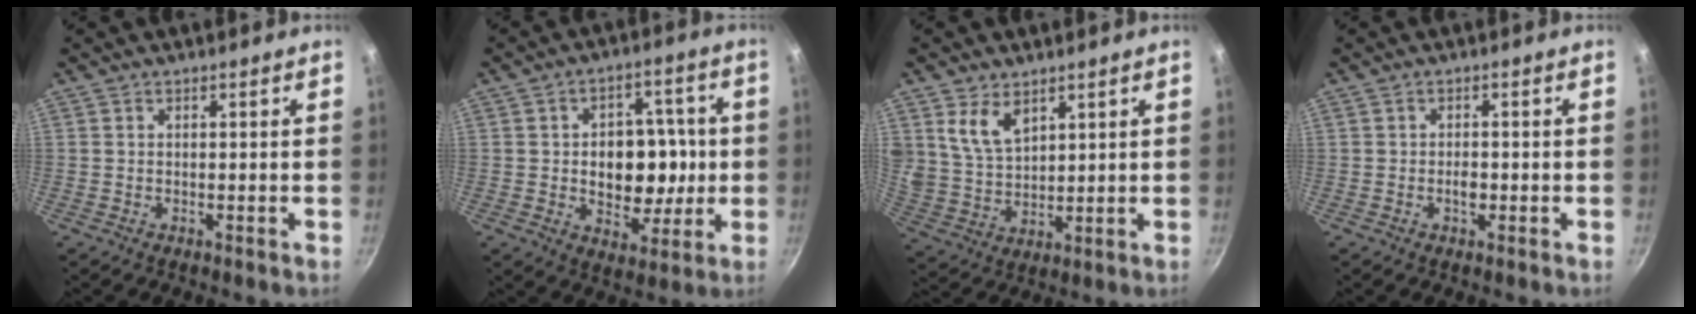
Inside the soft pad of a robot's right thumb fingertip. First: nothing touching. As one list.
[{"total": 13.4, "force": [-0.4, 9.7, 9.2], "torque": [-0.083, 0.006, -0.003]}, {"total": 8.1, "force": [4.4, 5.0, 4.7], "torque": [-0.075, -0.027, 0.098]}, {"total": 2.0, "force": [-0.6, 1.1, 1.5], "torque": [-0.016, 0.007, -0.009]}]